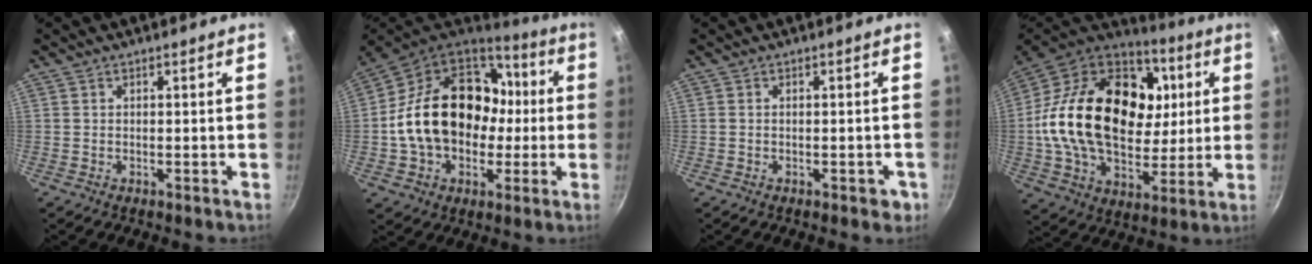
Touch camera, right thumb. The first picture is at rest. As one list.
[{"total": 25.5, "force": [0.0, 18.8, 17.1], "torque": [-0.276, 0.054, 0.008]}, {"total": 2.4, "force": [-0.9, 1.4, 1.8], "torque": [-0.006, 0.012, -0.008]}, {"total": 33.0, "force": [4.6, 22.4, 23.8], "torque": [-0.412, 0.011, 0.078]}]